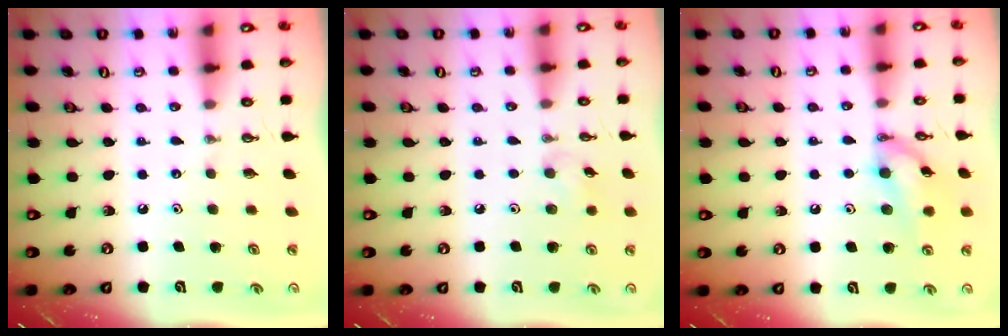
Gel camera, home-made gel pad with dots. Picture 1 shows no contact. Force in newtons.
{"total": 5.8, "press": 5.6, "slide": 1.4}
{"total": 12.0, "press": 12.0, "slide": 0.7}